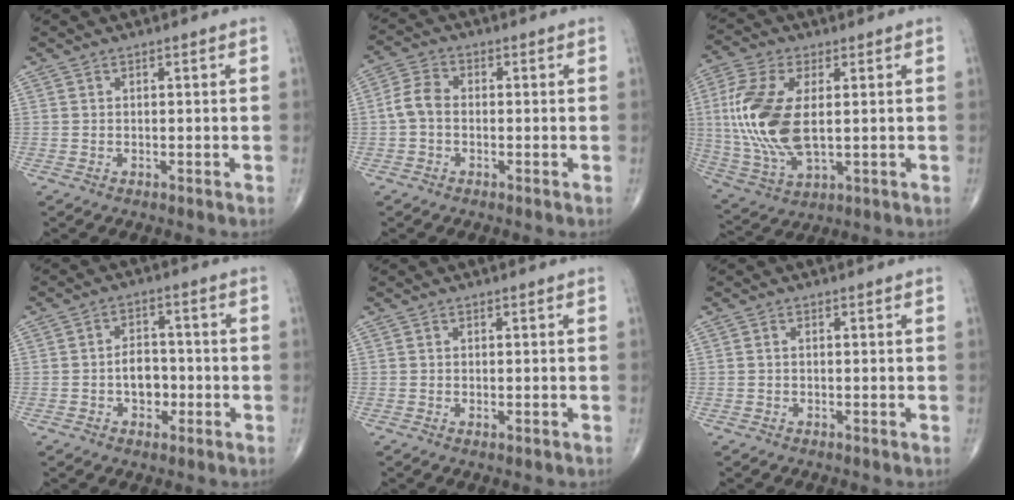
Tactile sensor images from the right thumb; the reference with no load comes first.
{"total": 4.7, "force": [-0.6, 3.2, 3.3], "torque": [-0.063, 0.014, -0.023]}
{"total": 16.5, "force": [1.3, 8.3, 14.2], "torque": [-0.323, -0.010, 0.031]}
{"total": 5.6, "force": [-1.5, 4.0, 3.7], "torque": [-0.034, 0.017, -0.028]}
{"total": 0.8, "force": [-0.2, 0.4, 0.6], "torque": [-0.012, -0.003, -0.003]}
{"total": 0.5, "force": [0.0, 0.3, 0.4], "torque": [-0.007, 0.000, -0.003]}